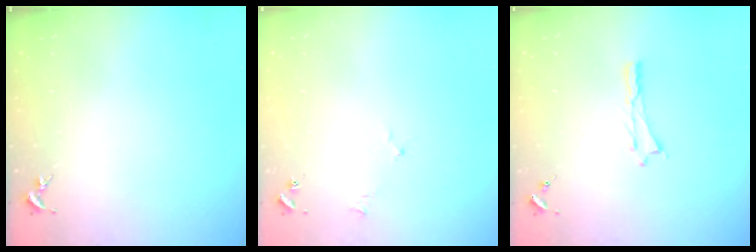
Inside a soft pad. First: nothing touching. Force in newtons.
{"total": 1.6, "press": 1.5, "slide": 0.3}
{"total": 0.0}